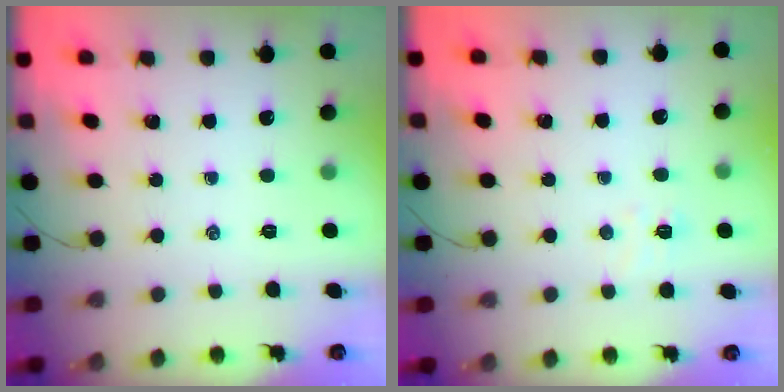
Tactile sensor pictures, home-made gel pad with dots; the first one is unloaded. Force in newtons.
{"total": 3.6, "press": 3.4, "slide": 1.1}